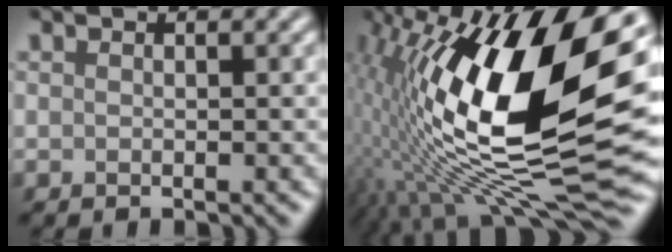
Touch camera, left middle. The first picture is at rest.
{"total": 19.5, "force": [3.5, 8.0, 17.4], "torque": [-0.307, 0.010, 0.051]}